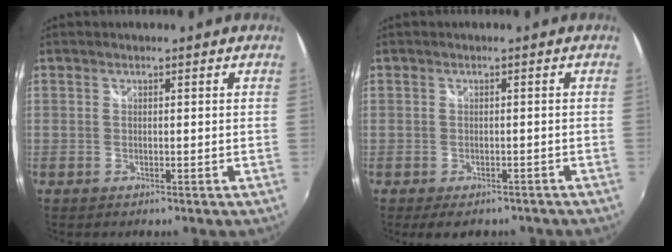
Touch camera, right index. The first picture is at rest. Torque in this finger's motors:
{"motor_torque": [-1.90, -0.23, -0.59, -0.21]}